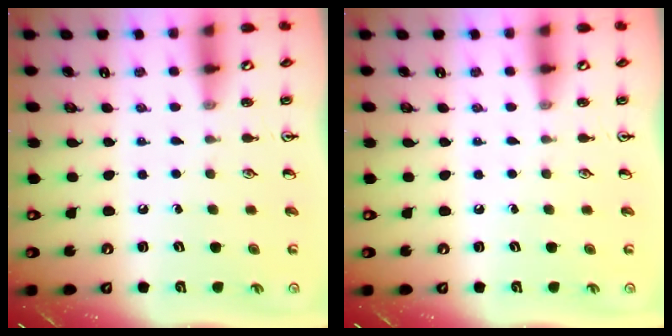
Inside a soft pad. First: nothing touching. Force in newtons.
{"total": 0.0}